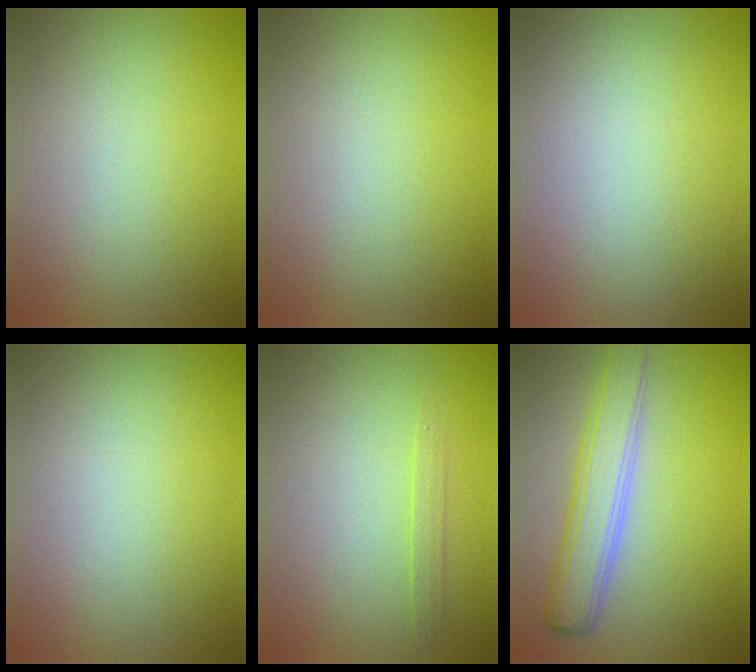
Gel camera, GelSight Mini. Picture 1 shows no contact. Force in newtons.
{"total": 0.0}
{"total": 0.0}
{"total": 0.0}
{"total": 0.9, "press": 0.9, "slide": 0.1}
{"total": 4.8, "press": 4.8, "slide": 0.4}